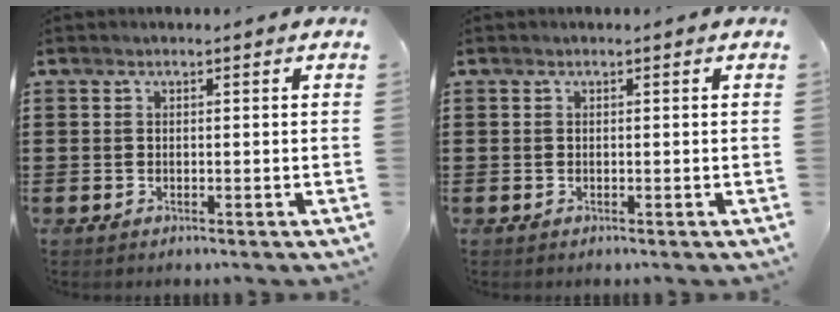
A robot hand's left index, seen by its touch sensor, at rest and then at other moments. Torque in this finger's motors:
{"motor_torque": [-0.01, -0.01, 0.00, 0.00]}